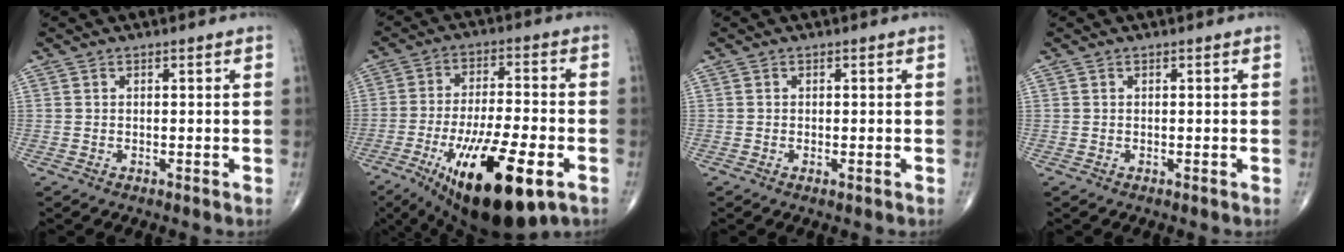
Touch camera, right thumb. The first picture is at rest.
{"total": 21.0, "force": [-9.0, 6.6, 17.8], "torque": [-0.289, 0.007, -0.134]}
{"total": 0.5, "force": [-0.2, 0.1, 0.5], "torque": [-0.011, -0.003, -0.005]}
{"total": 0.0}